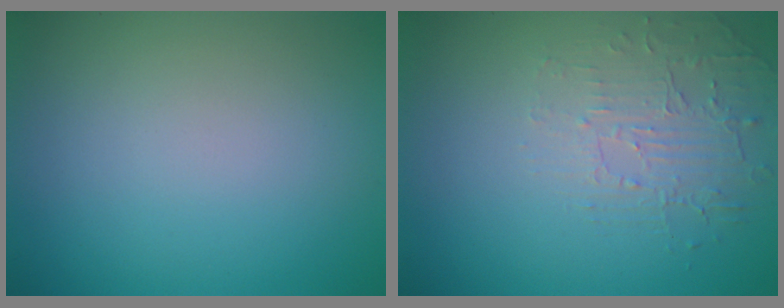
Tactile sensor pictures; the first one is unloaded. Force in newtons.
{"total": 1.9, "press": 1.0, "slide": 1.6}